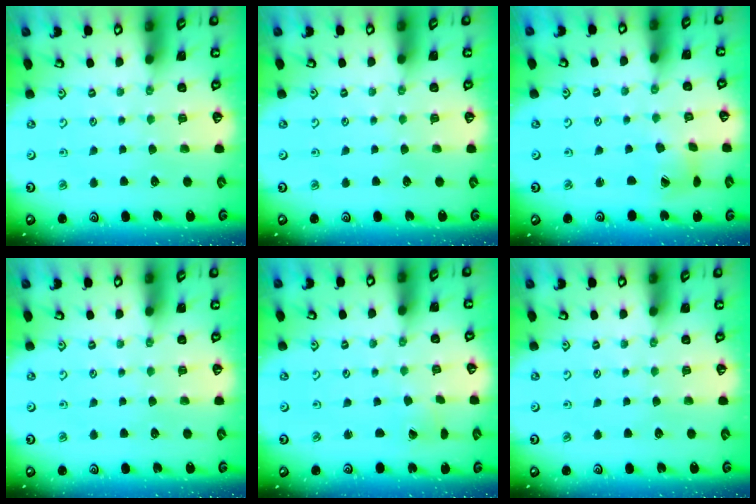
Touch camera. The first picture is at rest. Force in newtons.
{"total": 0.0}
{"total": 5.3, "press": 5.2, "slide": 0.5}
{"total": 0.0}
{"total": 1.9, "press": 1.9, "slide": 0.2}
{"total": 0.0}